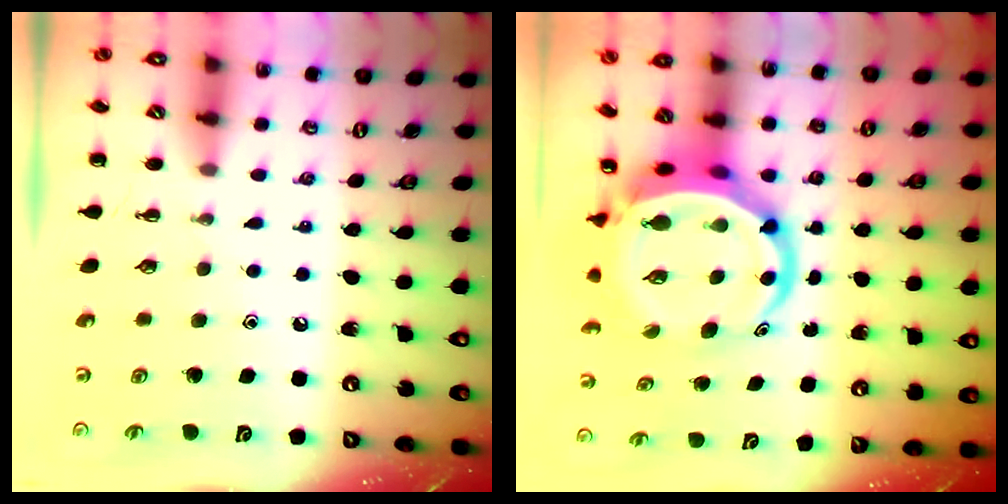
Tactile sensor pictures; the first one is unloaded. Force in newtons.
{"total": 10.5, "press": 10.1, "slide": 2.9}